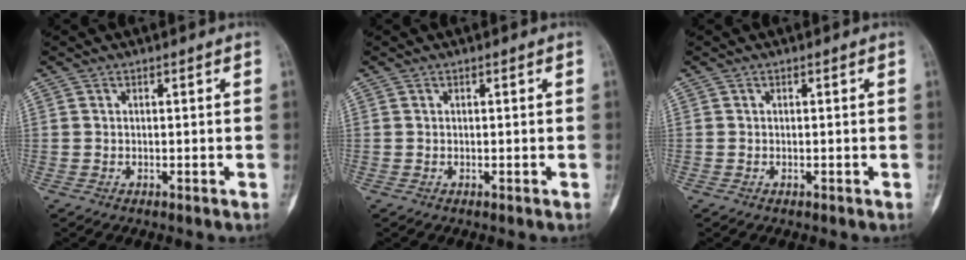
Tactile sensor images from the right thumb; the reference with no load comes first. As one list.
[{"total": 0.0}, {"total": 0.0}]